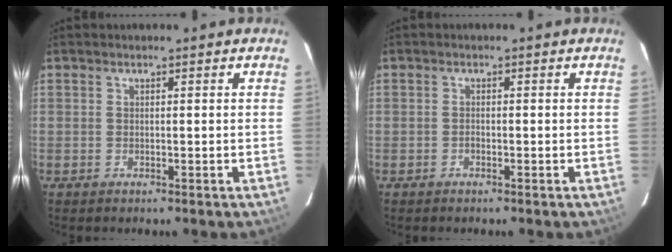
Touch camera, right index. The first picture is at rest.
{"total": 1.1, "force": [-0.8, 0.5, 0.5], "torque": [-0.011, 0.003, -0.016]}